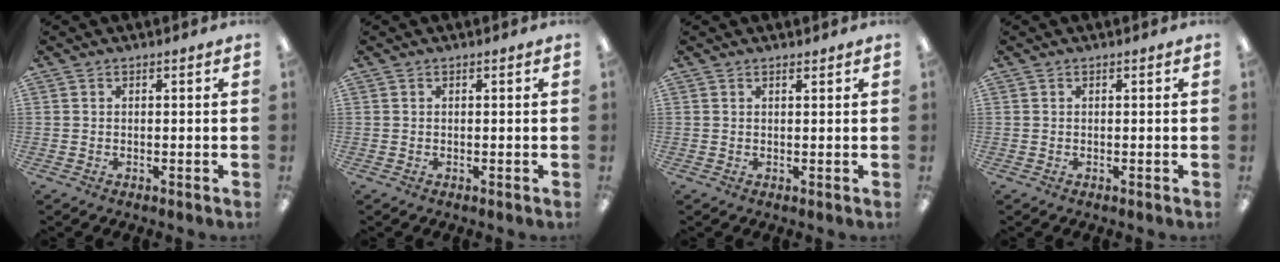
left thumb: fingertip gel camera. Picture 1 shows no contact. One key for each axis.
{"total": 0.0}
{"total": 0.9, "fx": 0.8, "fy": 0.2, "fz": 0.4, "tx": -0.008, "ty": -0.001, "tz": 0.015}
{"total": 0.0}